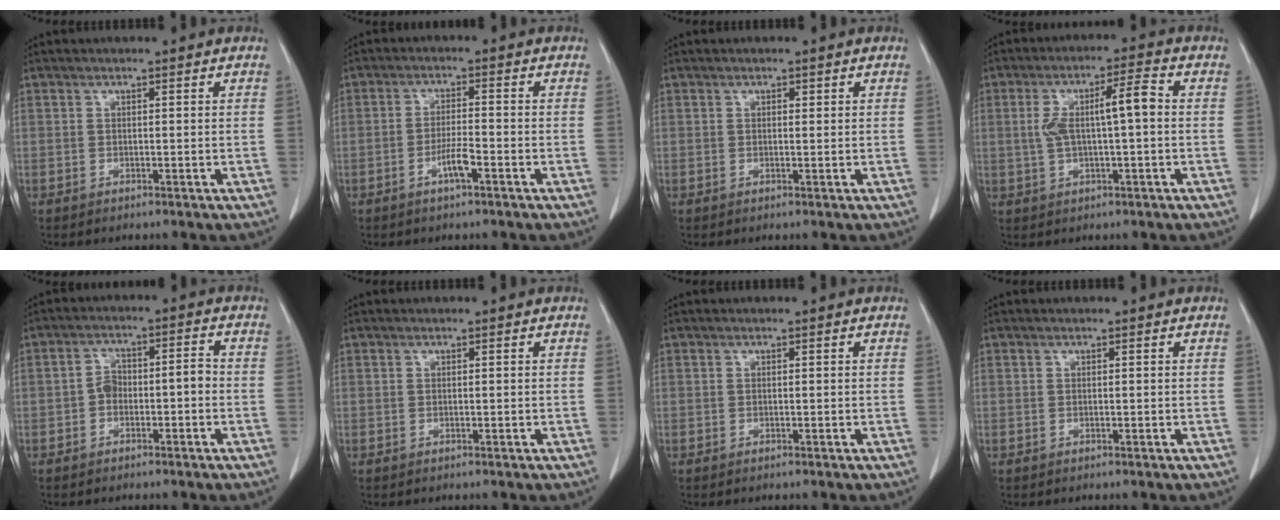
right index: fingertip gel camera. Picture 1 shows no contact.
{"total": 4.1, "force": [-2.0, 0.7, 3.5], "torque": [-0.069, 0.002, -0.037]}
{"total": 1.1, "force": [0.3, 0.6, 0.8], "torque": [-0.020, 0.001, 0.005]}
{"total": 8.4, "force": [0.5, 2.0, 8.1], "torque": [-0.158, 0.028, 0.011]}
{"total": 5.5, "force": [-1.5, 2.9, 4.4], "torque": [-0.085, 0.033, -0.023]}
{"total": 0.0}
{"total": 0.0}
{"total": 0.0}